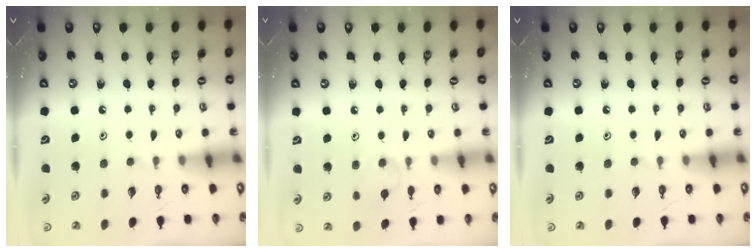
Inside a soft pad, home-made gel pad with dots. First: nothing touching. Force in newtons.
{"total": 5.4, "press": 5.3, "slide": 1.0}
{"total": 0.0}